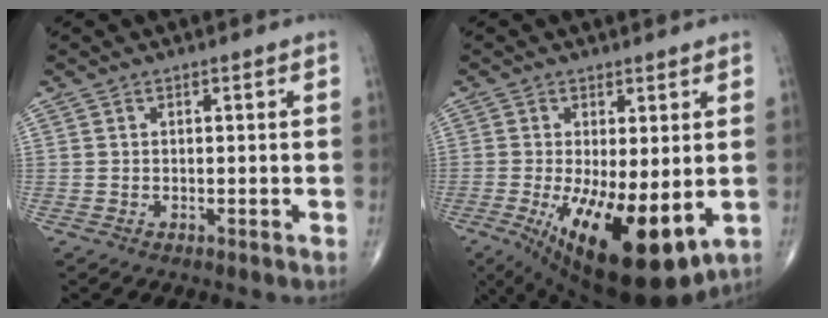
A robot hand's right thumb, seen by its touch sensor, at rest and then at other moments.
{"total": 17.5, "force": [-4.1, 6.6, 15.6], "torque": [-0.241, -0.033, -0.040]}